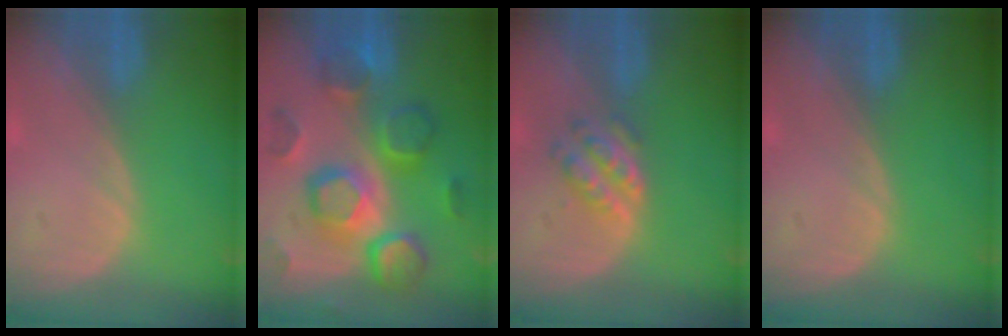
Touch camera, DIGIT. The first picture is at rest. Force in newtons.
{"total": 12.3, "press": 12.3, "slide": 1.0}
{"total": 4.2, "press": 4.2, "slide": 0.1}
{"total": 0.0}